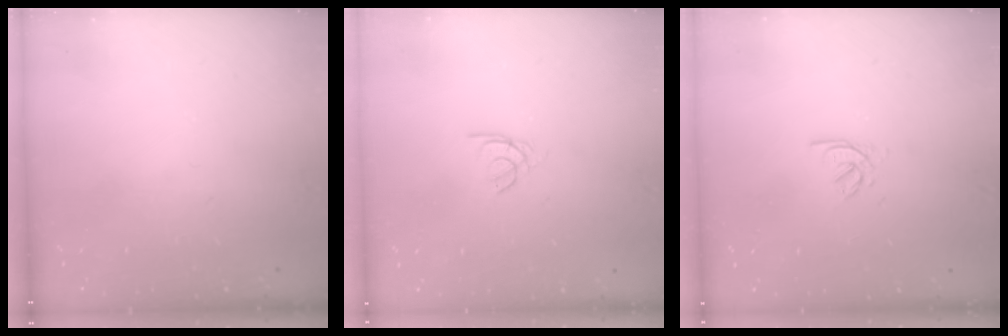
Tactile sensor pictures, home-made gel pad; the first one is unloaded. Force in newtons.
{"total": 2.1, "press": 2.1, "slide": 0.2}
{"total": 2.2, "press": 2.2, "slide": 0.4}